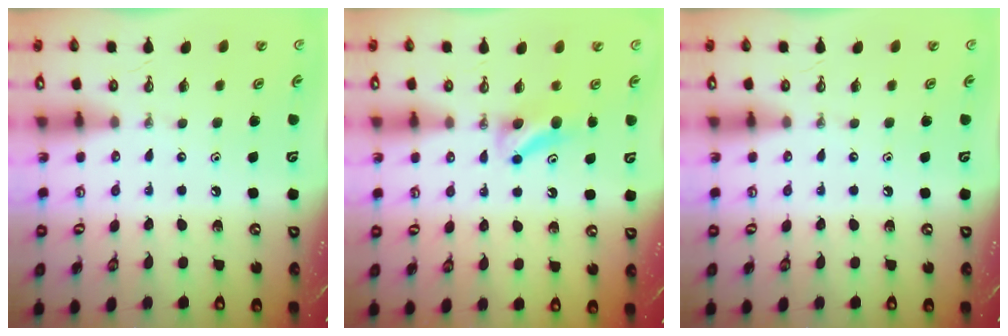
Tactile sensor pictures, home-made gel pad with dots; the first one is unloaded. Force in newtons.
{"total": 5.5, "press": 5.4, "slide": 1.2}
{"total": 0.0}